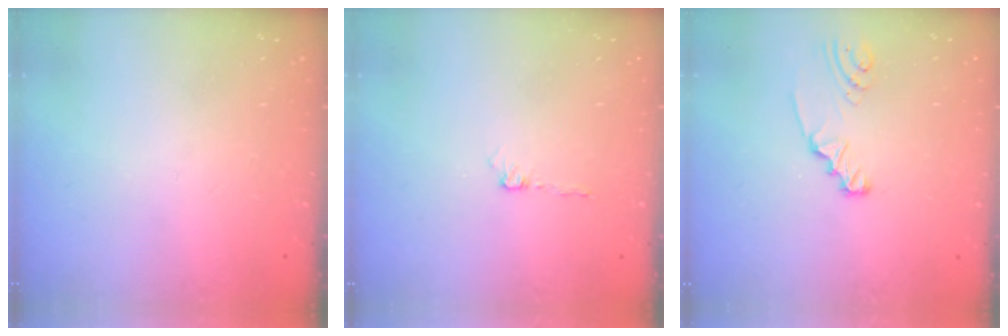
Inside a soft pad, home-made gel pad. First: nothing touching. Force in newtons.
{"total": 4.4, "press": 4.4, "slide": 0.5}
{"total": 2.1, "press": 2.1, "slide": 0.1}